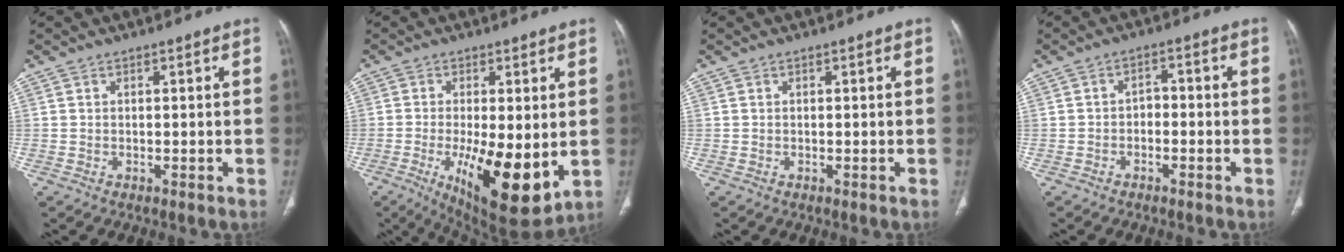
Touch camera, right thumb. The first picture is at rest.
{"total": 16.0, "force": [-3.0, 5.5, 14.7], "torque": [-0.232, -0.032, -0.029]}
{"total": 0.0}
{"total": 2.6, "force": [-1.1, 1.7, 1.6], "torque": [-0.021, 0.022, -0.024]}